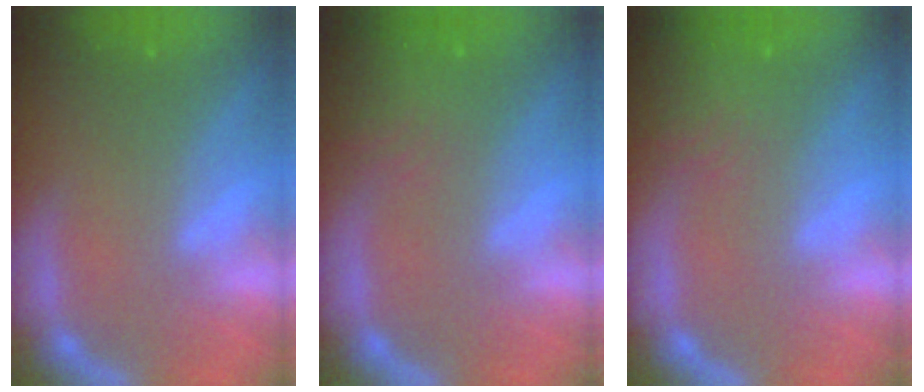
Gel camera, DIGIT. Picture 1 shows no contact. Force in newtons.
{"total": 6.1}
{"total": 6.6}